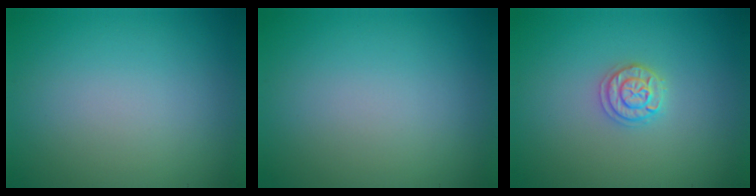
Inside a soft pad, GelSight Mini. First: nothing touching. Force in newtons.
{"total": 0.0}
{"total": 1.9, "press": 1.8, "slide": 0.3}